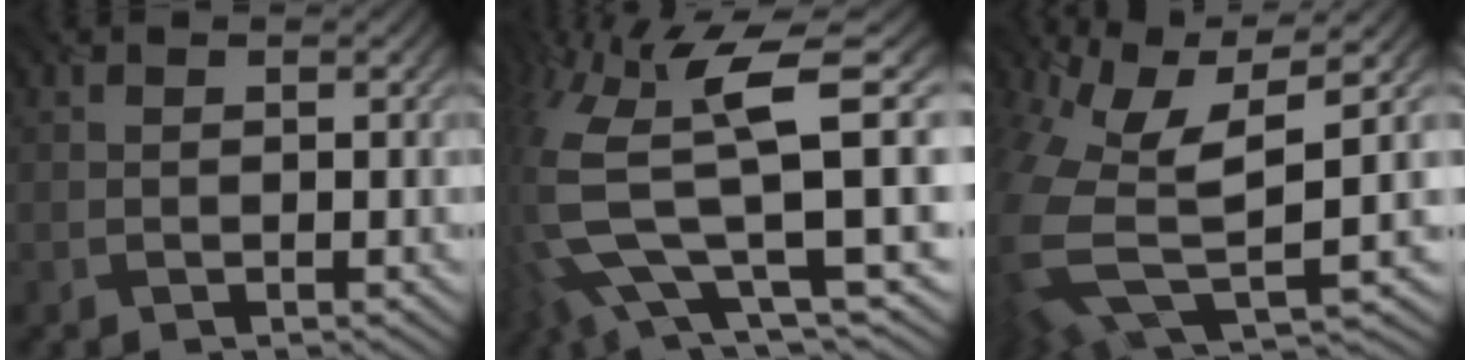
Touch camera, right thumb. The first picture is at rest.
{"total": 14.9, "force": [0.5, 5.4, 13.9], "torque": [-0.323, -0.007, 0.029]}
{"total": 13.5, "force": [1.0, 6.3, 12.0], "torque": [-0.299, -0.025, 0.040]}